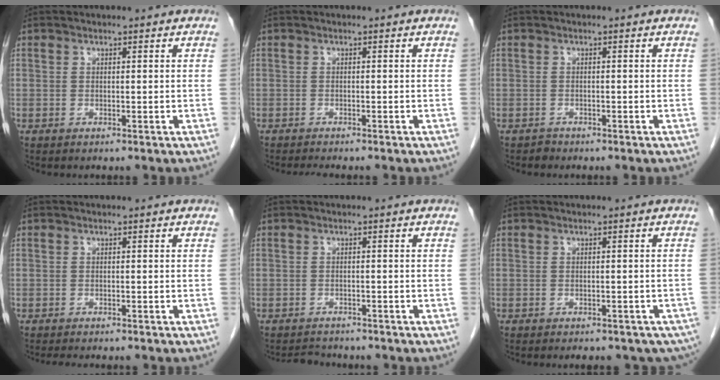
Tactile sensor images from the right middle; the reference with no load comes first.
{"total": 2.9, "force": [-2.6, 0.2, 1.3], "torque": [-0.019, -0.007, -0.036]}
{"total": 0.7, "force": [-0.6, 0.3, -0.2], "torque": [-0.003, -0.001, -0.013]}
{"total": 3.9, "force": [-3.4, 0.7, 1.8], "torque": [-0.026, -0.009, -0.043]}
{"total": 2.9, "force": [-2.8, 0.7, 0.1], "torque": [-0.006, -0.010, -0.044]}
{"total": 11.2, "force": [-8.7, 5.1, 4.9], "torque": [-0.082, -0.009, -0.087]}